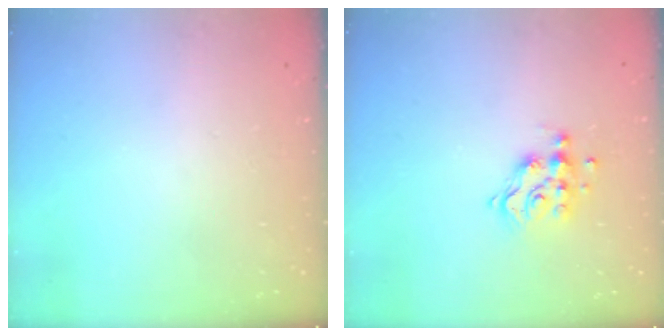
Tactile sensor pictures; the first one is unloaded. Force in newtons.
{"total": 10.2, "press": 10.2, "slide": 0.7}